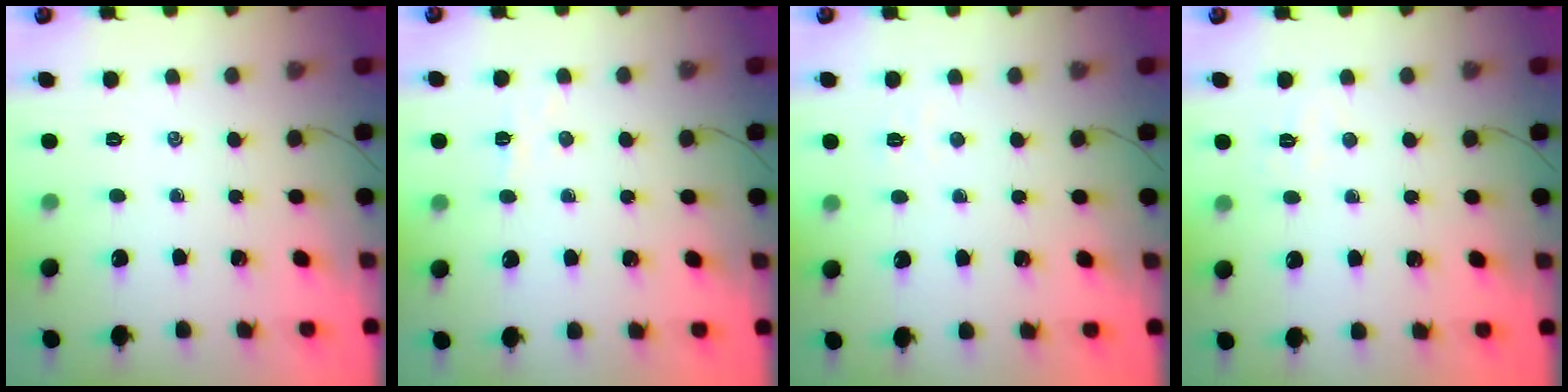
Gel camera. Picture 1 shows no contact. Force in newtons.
{"total": 3.7, "press": 3.5, "slide": 1.2}
{"total": 1.8, "press": 1.7, "slide": 0.5}
{"total": 3.7, "press": 3.6, "slide": 0.8}